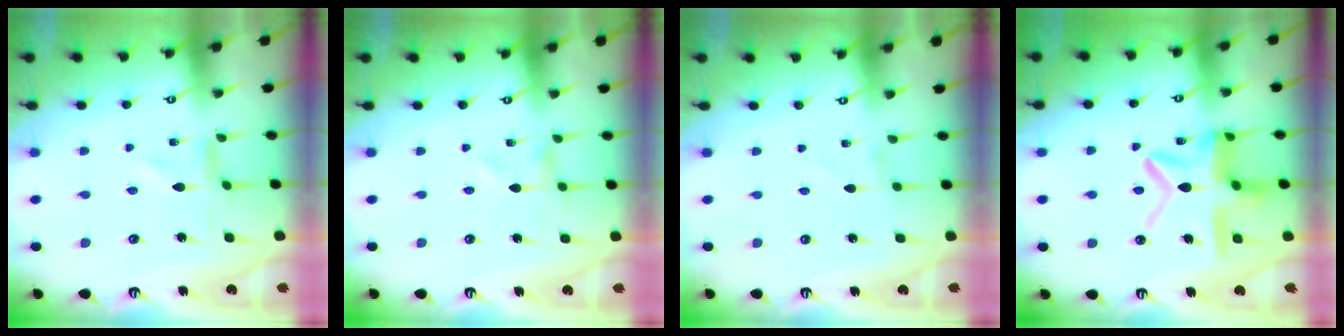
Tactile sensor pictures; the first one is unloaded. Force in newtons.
{"total": 0.0}
{"total": 1.5, "press": 1.5, "slide": 0.1}
{"total": 13.9, "press": 13.8, "slide": 0.9}